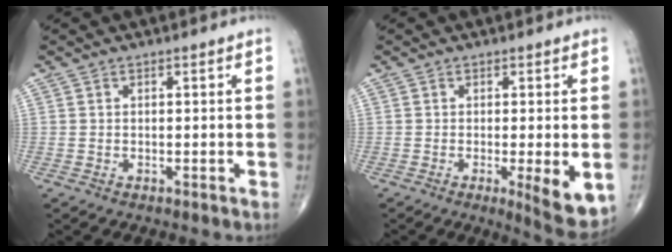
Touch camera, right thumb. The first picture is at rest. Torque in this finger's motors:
{"motor_torque": [0.78, 0.88, 0.62, -0.09, 0.15]}